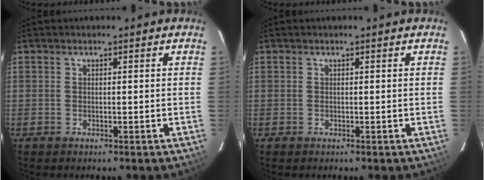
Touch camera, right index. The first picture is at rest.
{"total": 0.0}